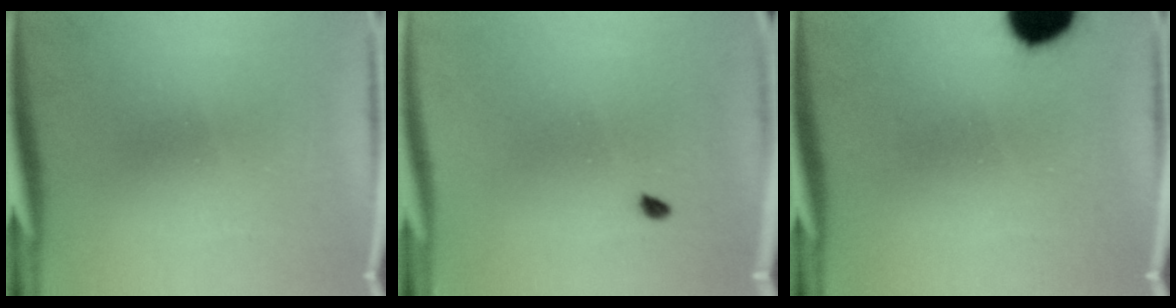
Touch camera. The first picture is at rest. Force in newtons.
{"total": 0.8}
{"total": 14.1}